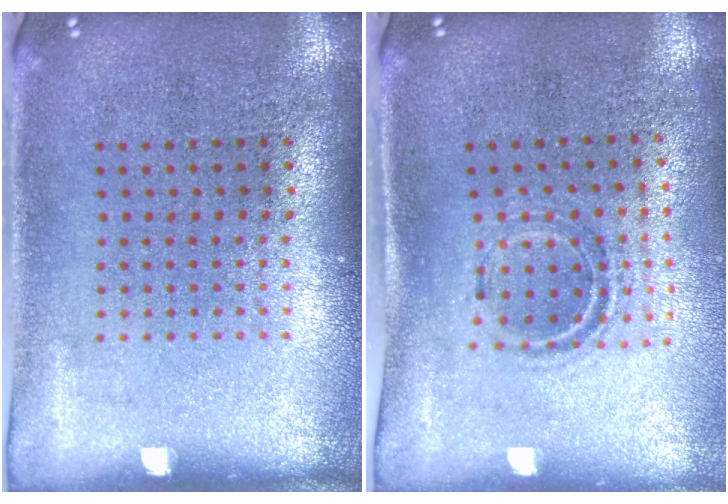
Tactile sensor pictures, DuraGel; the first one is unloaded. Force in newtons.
{"total": 1.0, "press": 0.9, "slide": 0.3}